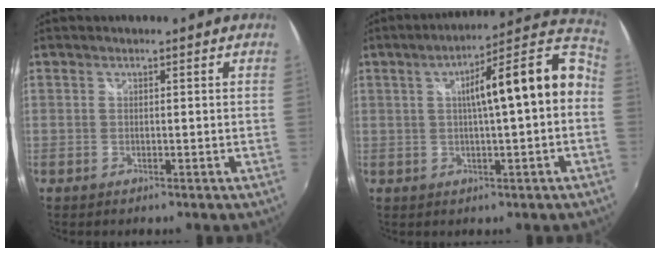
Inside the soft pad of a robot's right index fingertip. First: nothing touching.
{"total": 14.9, "force": [0.7, 2.4, 14.7], "torque": [-0.193, 0.045, 0.016]}